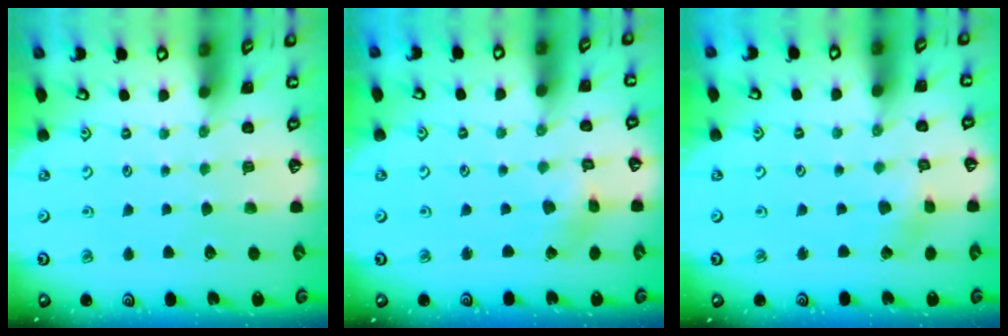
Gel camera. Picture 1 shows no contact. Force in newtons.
{"total": 1.4, "press": 1.4, "slide": 0.1}
{"total": 2.2, "press": 2.2, "slide": 0.3}